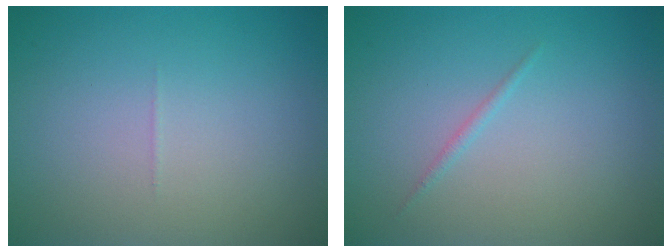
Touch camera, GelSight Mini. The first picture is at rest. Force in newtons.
{"total": 0.6, "press": 0.6, "slide": 0.0}